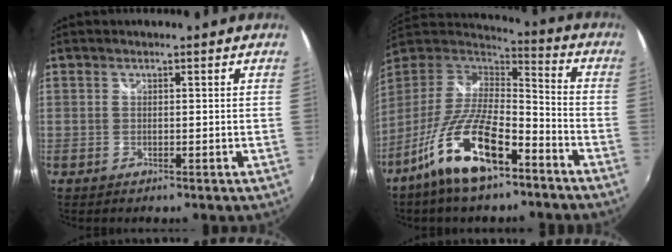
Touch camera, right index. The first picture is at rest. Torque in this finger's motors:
{"motor_torque": [1.12, -1.01, 1.05, 0.21]}